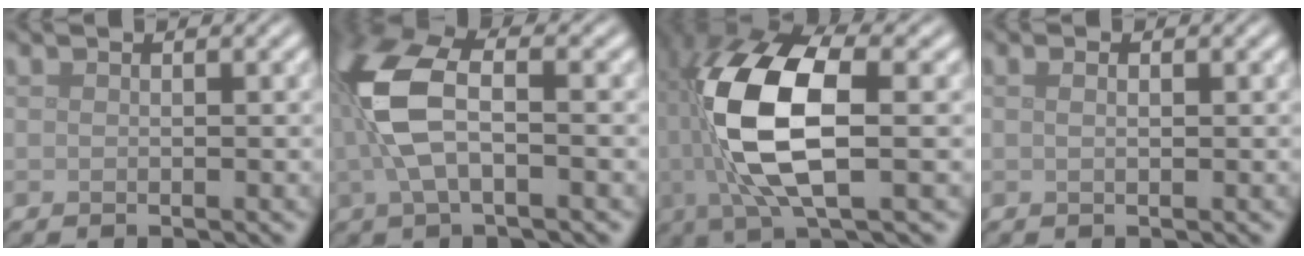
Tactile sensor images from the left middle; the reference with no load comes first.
{"total": 7.9, "force": [0.0, 3.8, 6.9], "torque": [-0.168, 0.013, -0.004]}
{"total": 11.1, "force": [0.3, 4.3, 10.2], "torque": [-0.216, 0.006, 0.007]}
{"total": 0.8, "force": [0.3, 0.3, 0.7], "torque": [-0.012, -0.001, 0.006]}